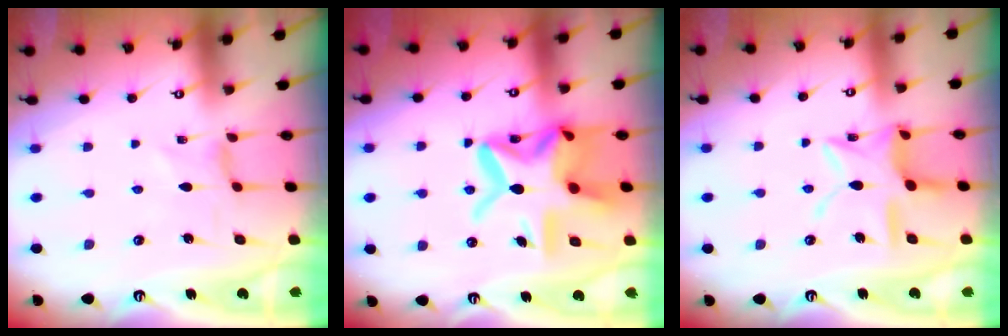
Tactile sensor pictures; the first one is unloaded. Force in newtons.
{"total": 18.3, "press": 18.3, "slide": 1.6}
{"total": 13.6, "press": 13.6, "slide": 1.1}